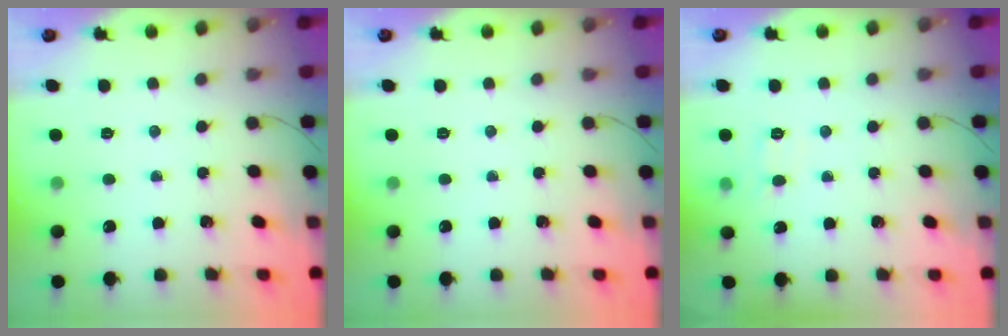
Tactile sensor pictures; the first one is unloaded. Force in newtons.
{"total": 0.0}
{"total": 6.4, "press": 6.2, "slide": 1.6}